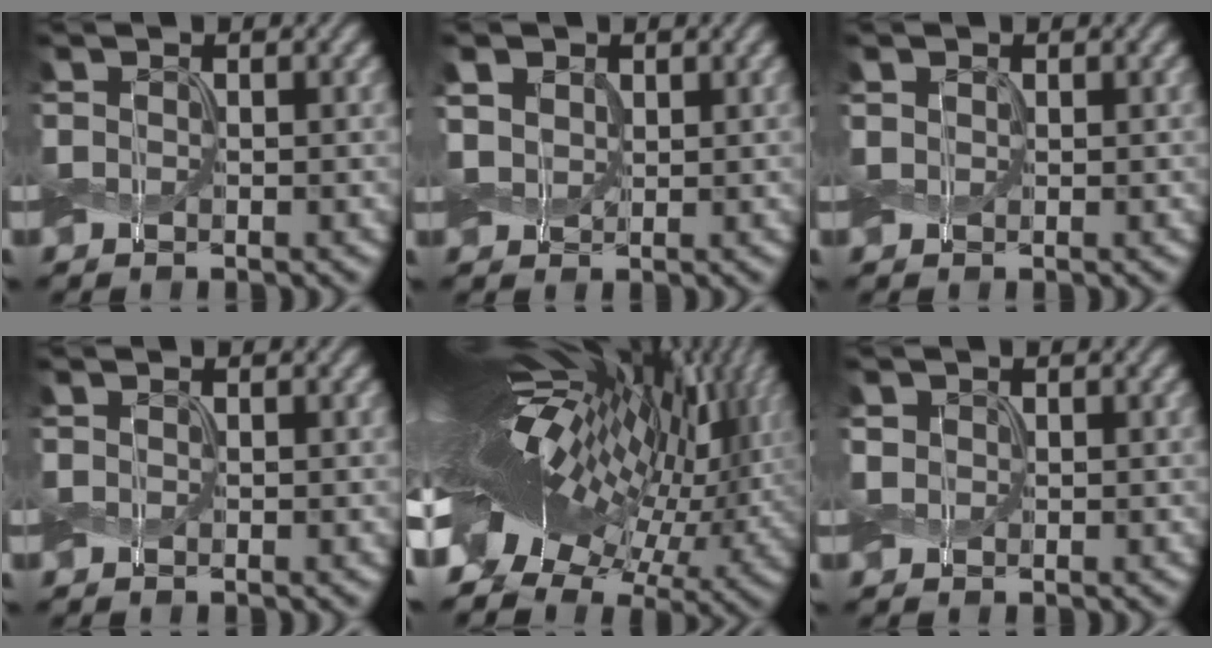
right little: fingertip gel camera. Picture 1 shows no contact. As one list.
[{"total": 3.2, "force": [1.2, 2.5, 1.7], "torque": [-0.054, 0.004, 0.019]}, {"total": 0.7, "force": [0.4, 0.6, 0.2], "torque": [-0.007, 0.001, 0.006]}, {"total": 0.0}, {"total": 18.9, "force": [2.3, 8.2, 16.9], "torque": [-0.284, 0.012, 0.026]}, {"total": 0.9, "force": [0.3, 0.8, 0.2], "torque": [-0.010, 0.001, 0.003]}]